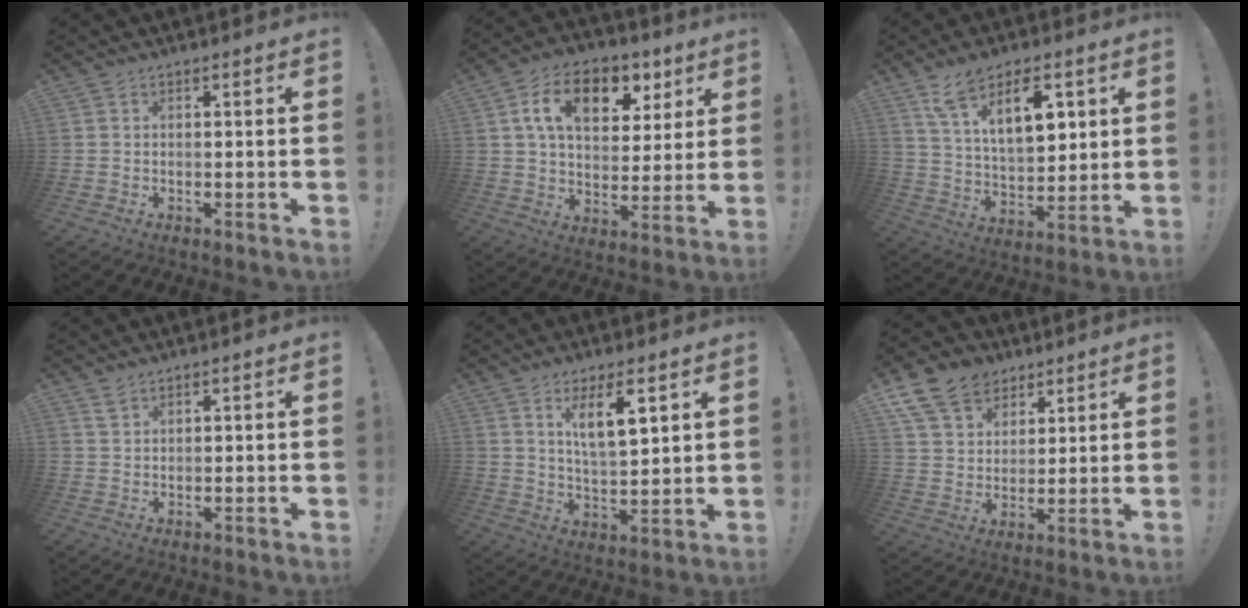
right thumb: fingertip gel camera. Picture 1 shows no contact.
{"total": 15.6, "force": [6.7, 10.1, 9.9], "torque": [-0.156, -0.018, 0.120]}
{"total": 14.5, "force": [7.7, 7.2, 9.9], "torque": [-0.167, -0.019, 0.136]}
{"total": 2.1, "force": [1.8, 0.9, 0.9], "torque": [-0.009, -0.007, 0.032]}
{"total": 10.2, "force": [5.5, 2.8, 8.1], "torque": [-0.134, -0.022, 0.092]}
{"total": 13.4, "force": [8.1, 9.7, 4.4], "torque": [-0.074, -0.049, 0.161]}